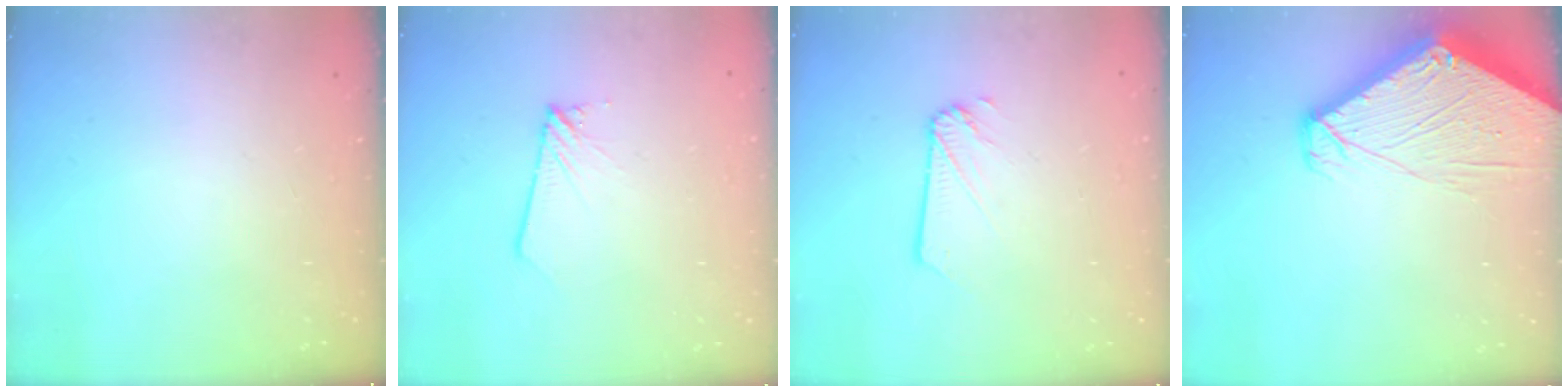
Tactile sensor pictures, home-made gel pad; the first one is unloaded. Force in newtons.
{"total": 1.6, "press": 1.6, "slide": 0.1}
{"total": 2.2, "press": 2.2, "slide": 0.0}
{"total": 9.3, "press": 9.2, "slide": 1.0}